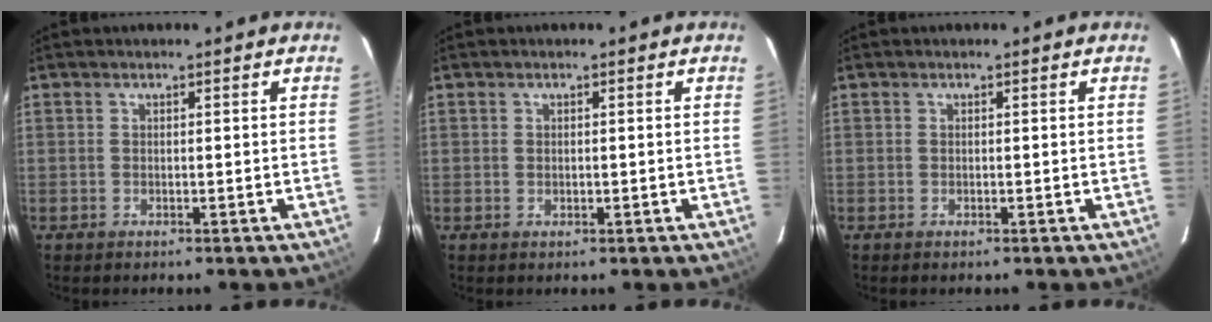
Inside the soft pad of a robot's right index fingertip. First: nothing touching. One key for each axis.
{"total": 0.6, "fx": 0.1, "fy": 0.6, "fz": 0.0, "tx": 0.002, "ty": 0.000, "tz": 0.003}
{"total": 0.0}